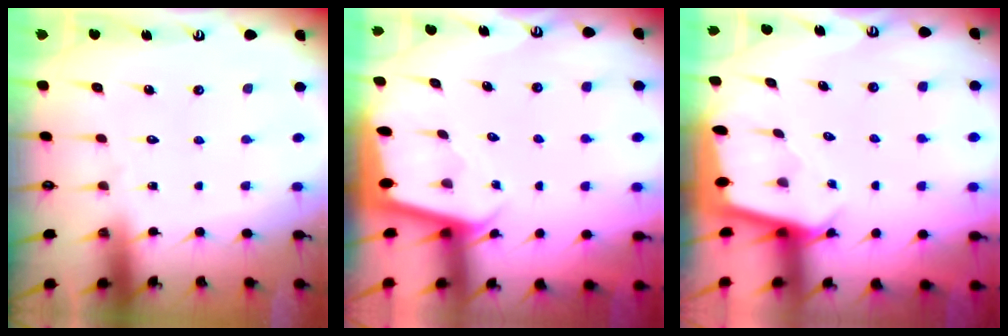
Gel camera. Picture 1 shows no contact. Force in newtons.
{"total": 2.0, "press": 2.0, "slide": 0.1}
{"total": 2.4, "press": 2.4, "slide": 0.1}